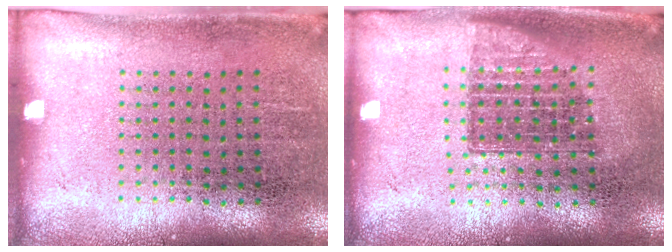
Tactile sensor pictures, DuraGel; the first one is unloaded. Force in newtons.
{"total": 1.3, "press": 1.1, "slide": 0.8}